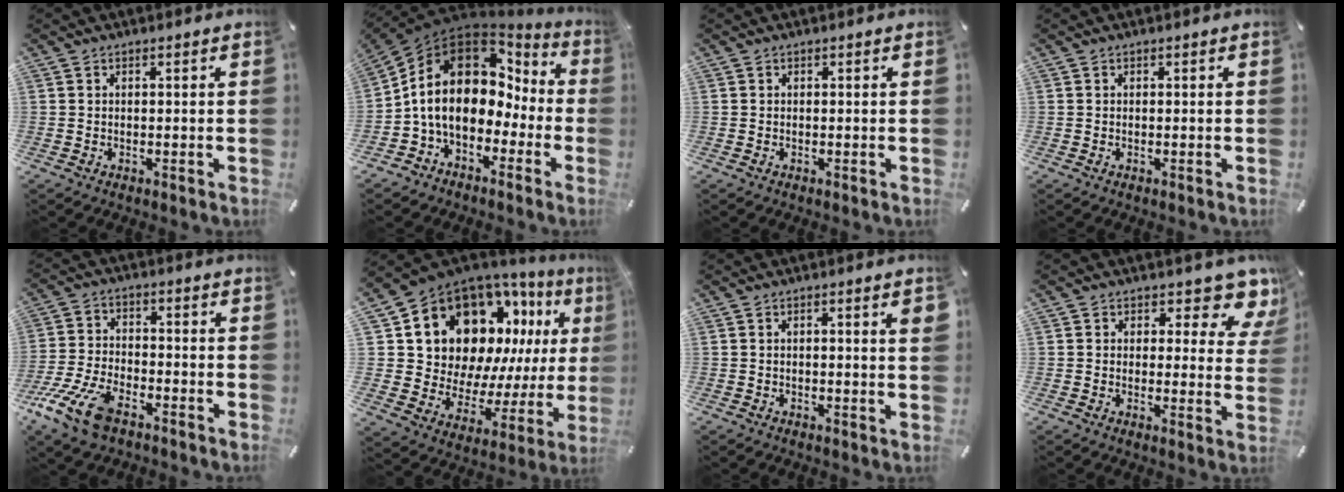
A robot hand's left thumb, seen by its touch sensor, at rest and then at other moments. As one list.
[{"total": 15.4, "force": [0.7, 12.0, 9.5], "torque": [-0.196, -0.006, 0.009]}, {"total": 0.0}, {"total": 0.0}, {"total": 12.4, "force": [-7.5, 6.2, 7.8], "torque": [-0.166, 0.032, -0.139]}, {"total": 17.2, "force": [10.4, 11.9, 6.9], "torque": [-0.111, -0.097, 0.200]}, {"total": 2.6, "force": [0.5, 0.4, 2.6], "torque": [-0.040, -0.002, 0.005]}, {"total": 8.6, "force": [6.0, 4.1, 4.6], "torque": [-0.044, -0.049, 0.100]}]